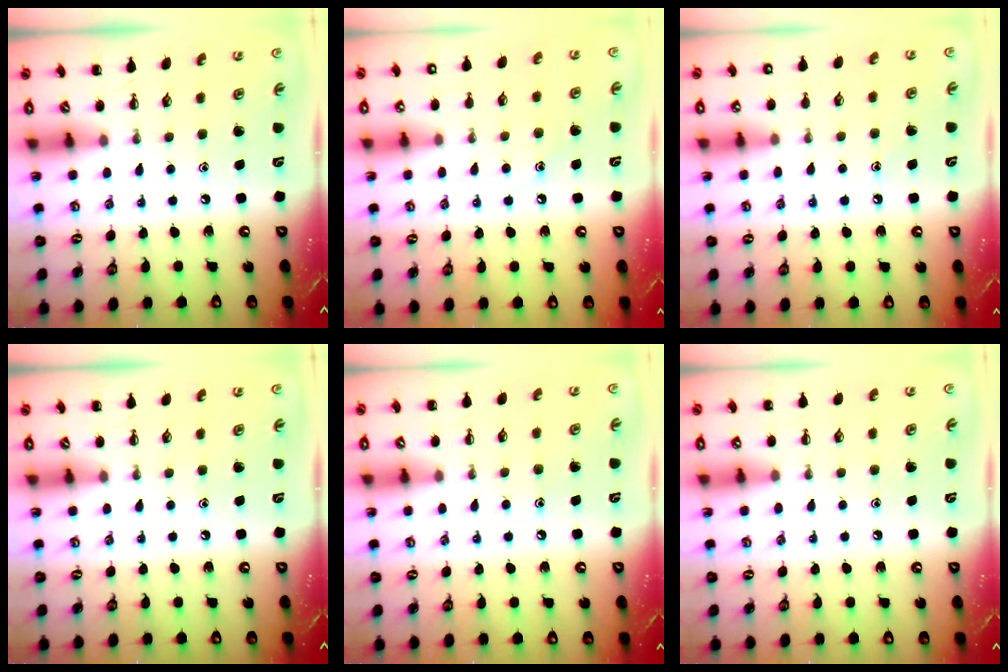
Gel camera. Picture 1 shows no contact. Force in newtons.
{"total": 8.7, "press": 8.5, "slide": 1.7}
{"total": 8.6, "press": 8.2, "slide": 2.4}
{"total": 0.0}
{"total": 5.4, "press": 5.2, "slide": 1.6}
{"total": 5.0, "press": 4.7, "slide": 1.7}